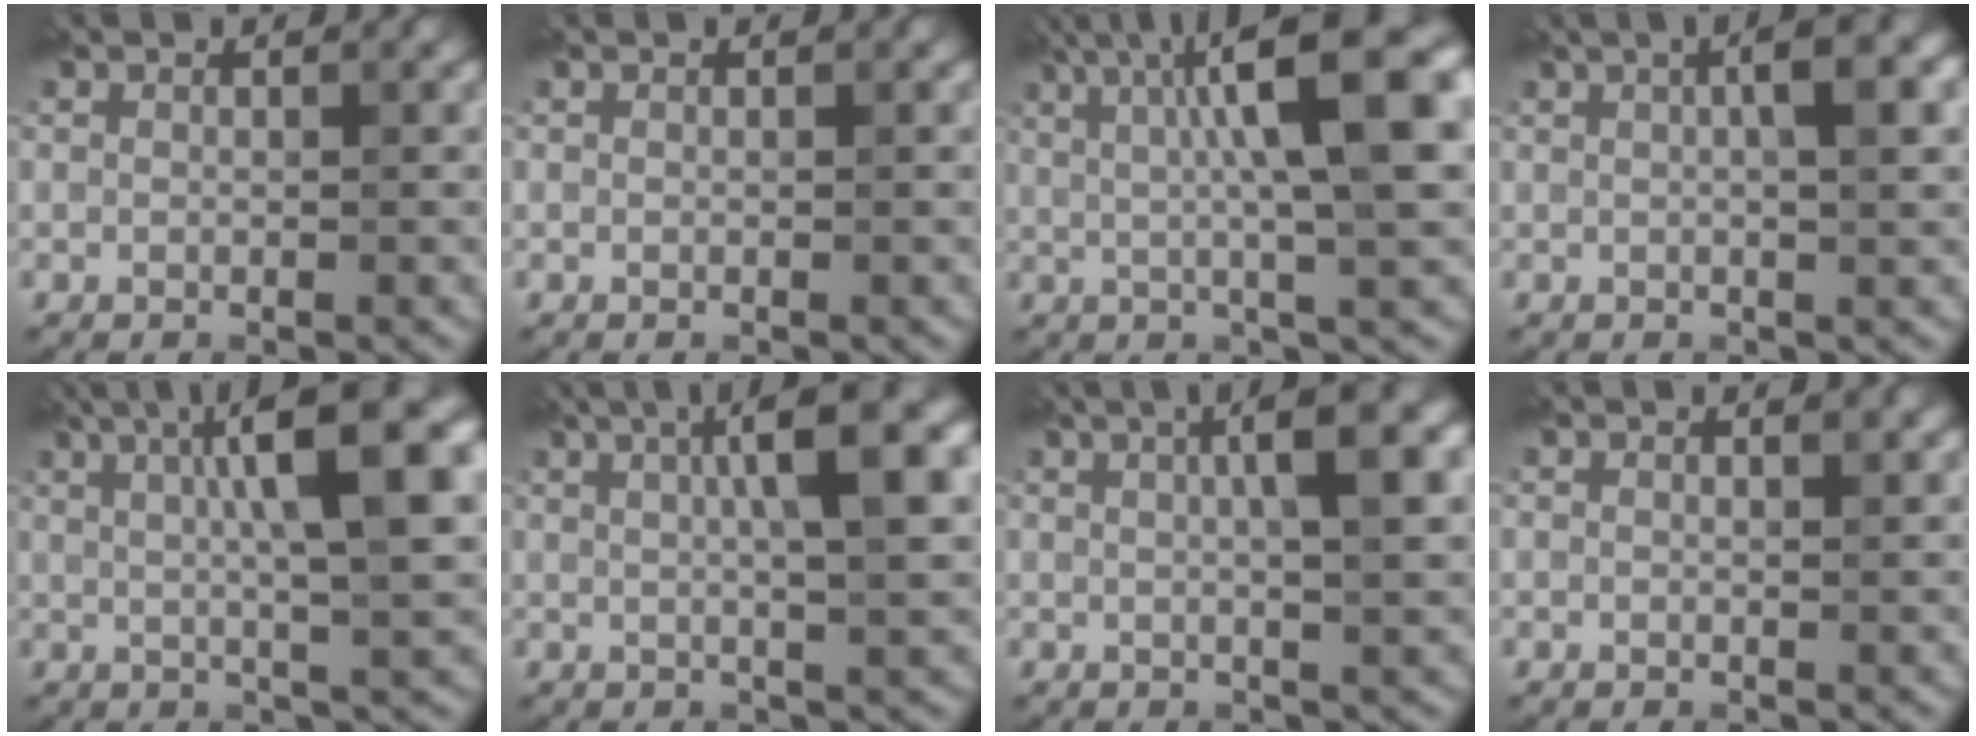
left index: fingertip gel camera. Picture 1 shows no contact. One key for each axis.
{"total": 0.0}
{"total": 13.4, "fx": 3.5, "fy": 3.2, "fz": 12.6, "tx": -0.159, "ty": 0.020, "tz": 0.051}
{"total": 4.8, "fx": 1.2, "fy": 1.3, "fz": 4.5, "tx": -0.055, "ty": 0.017, "tz": 0.012}
{"total": 12.3, "fx": 3.8, "fy": 2.9, "fz": 11.4, "tx": -0.140, "ty": 0.017, "tz": 0.056}
{"total": 9.0, "fx": 2.7, "fy": 2.0, "fz": 8.4, "tx": -0.108, "ty": 0.017, "tz": 0.038}
{"total": 6.4, "fx": 1.9, "fy": 1.5, "fz": 6.0, "tx": -0.075, "ty": 0.016, "tz": 0.025}
{"total": 0.7, "fx": 0.5, "fy": 0.1, "fz": 0.4, "tx": -0.005, "ty": 0.000, "tz": 0.007}